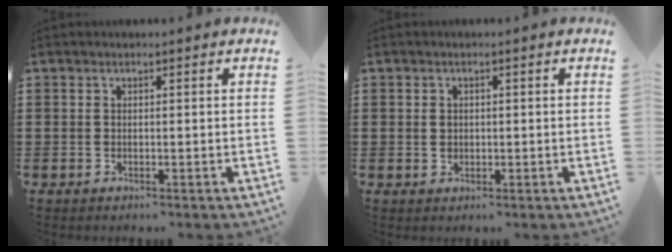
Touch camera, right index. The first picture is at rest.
{"total": 1.2, "force": [0.1, 1.0, 0.6], "torque": [-0.014, 0.006, 0.002]}